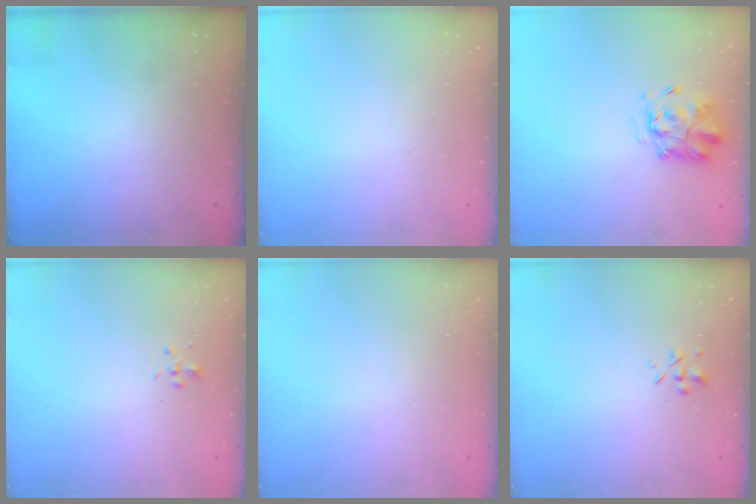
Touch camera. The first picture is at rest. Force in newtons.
{"total": 0.0}
{"total": 2.6, "press": 2.4, "slide": 0.9}
{"total": 1.8, "press": 1.6, "slide": 0.8}
{"total": 1.9, "press": 1.9, "slide": 0.2}
{"total": 1.3, "press": 1.2, "slide": 0.5}